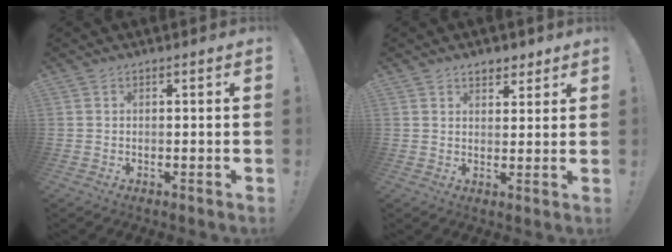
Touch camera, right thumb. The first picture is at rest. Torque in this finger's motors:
{"motor_torque": [0.23, 0.44, 0.00, -0.01, 0.00]}